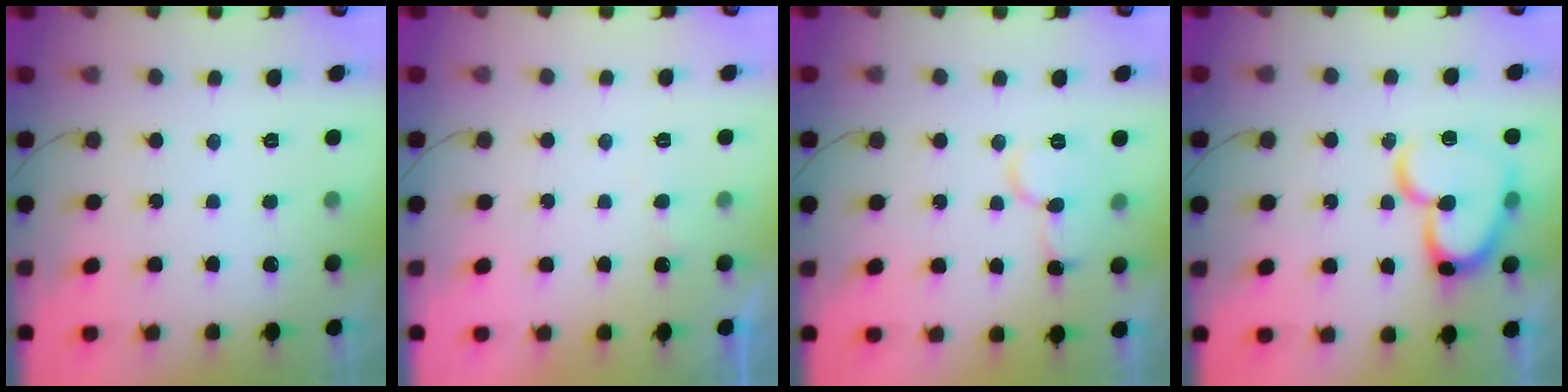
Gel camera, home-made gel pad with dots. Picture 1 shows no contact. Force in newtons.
{"total": 2.6, "press": 2.6, "slide": 0.3}
{"total": 9.4, "press": 9.4, "slide": 1.0}
{"total": 17.3, "press": 17.2, "slide": 2.1}